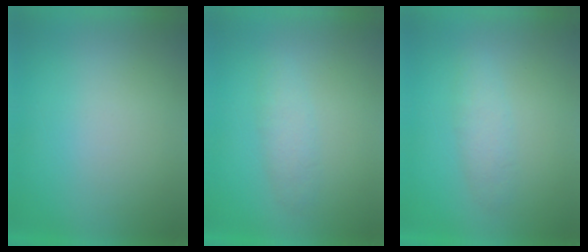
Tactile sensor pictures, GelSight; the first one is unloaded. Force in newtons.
{"total": 2.3}
{"total": 2.3}